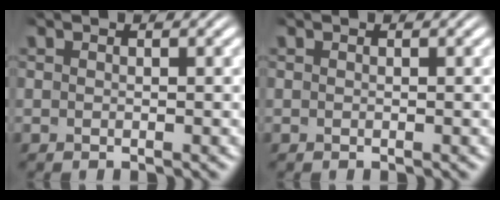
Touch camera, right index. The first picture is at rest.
{"total": 0.0}